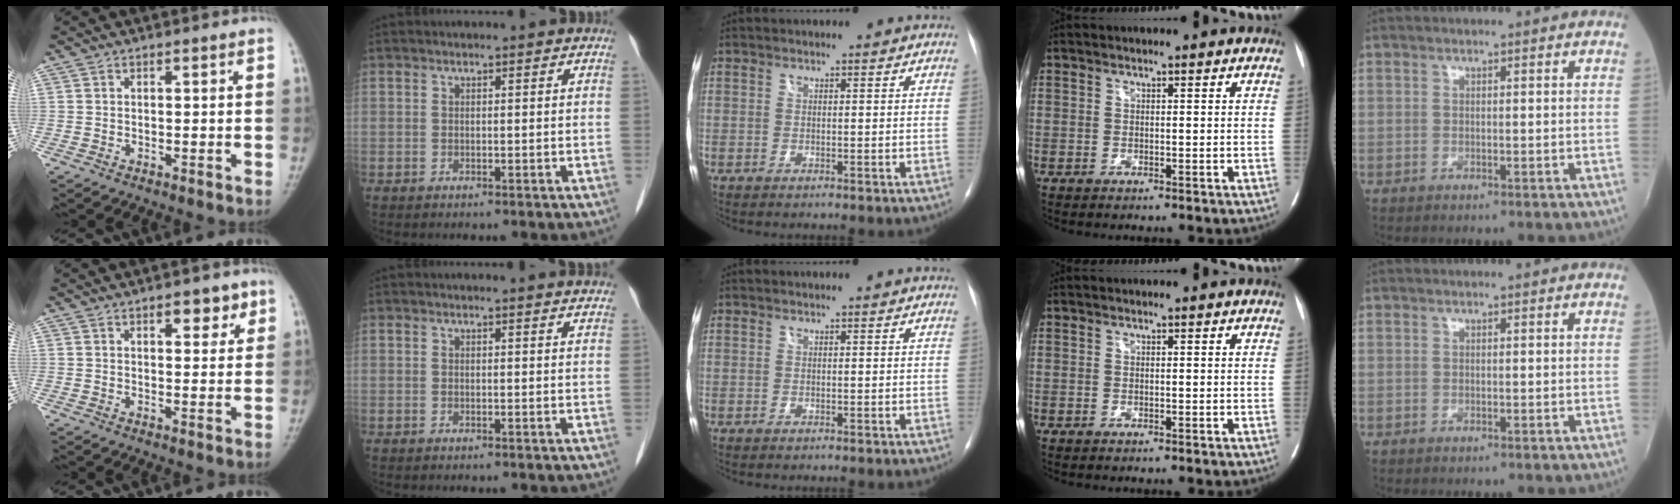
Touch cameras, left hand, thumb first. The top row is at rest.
{"thumb": {"total": 4.7, "force": [2.6, 2.2, 3.3], "torque": [-0.021, -0.009, 0.032]}, "index": {"total": 3.3, "force": [3.2, 0.2, 0.8], "torque": [-0.016, 0.001, 0.019]}}